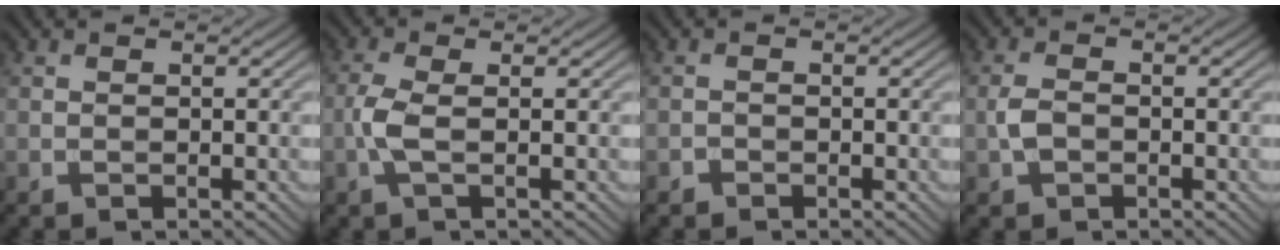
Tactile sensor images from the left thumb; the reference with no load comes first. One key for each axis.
{"total": 3.1, "fx": -0.5, "fy": 0.9, "fz": 2.9, "tx": -0.076, "ty": 0.003, "tz": -0.017}
{"total": 0.7, "fx": -0.6, "fy": 0.4, "fz": 0.1, "tx": 0.001, "ty": -0.002, "tz": -0.012}
{"total": 2.3, "fx": -0.8, "fy": 1.5, "fz": 1.6, "tx": -0.038, "ty": 0.002, "tz": -0.019}